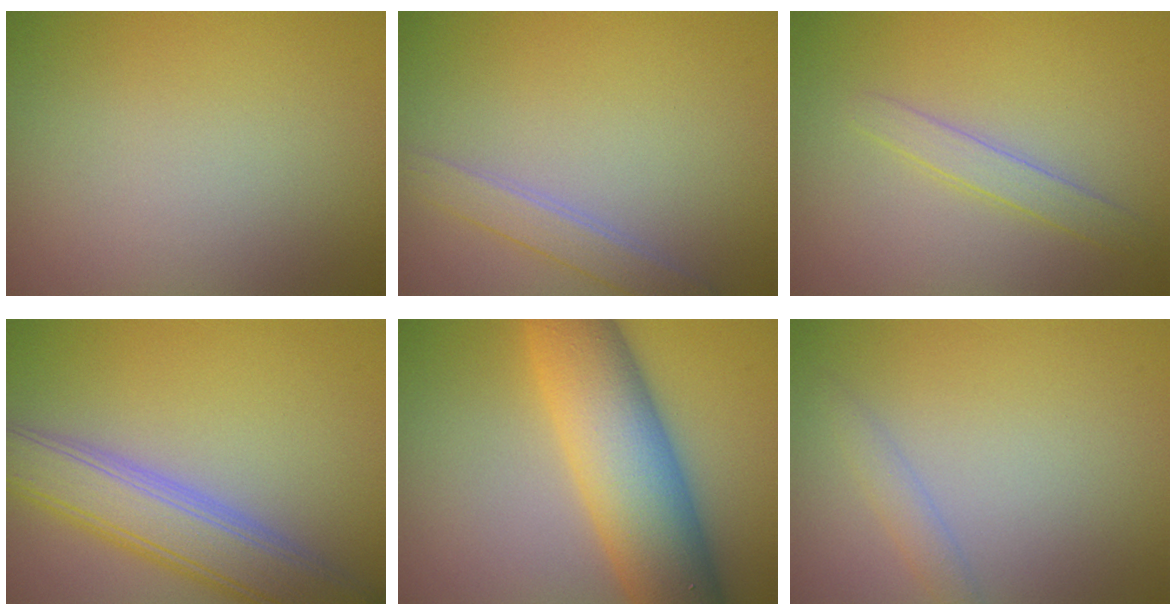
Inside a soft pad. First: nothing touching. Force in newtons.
{"total": 2.1, "press": 2.1, "slide": 0.1}
{"total": 1.8, "press": 1.8, "slide": 0.1}
{"total": 6.6, "press": 6.6, "slide": 0.4}
{"total": 10.6, "press": 10.5, "slide": 0.5}
{"total": 1.5, "press": 1.5, "slide": 0.0}